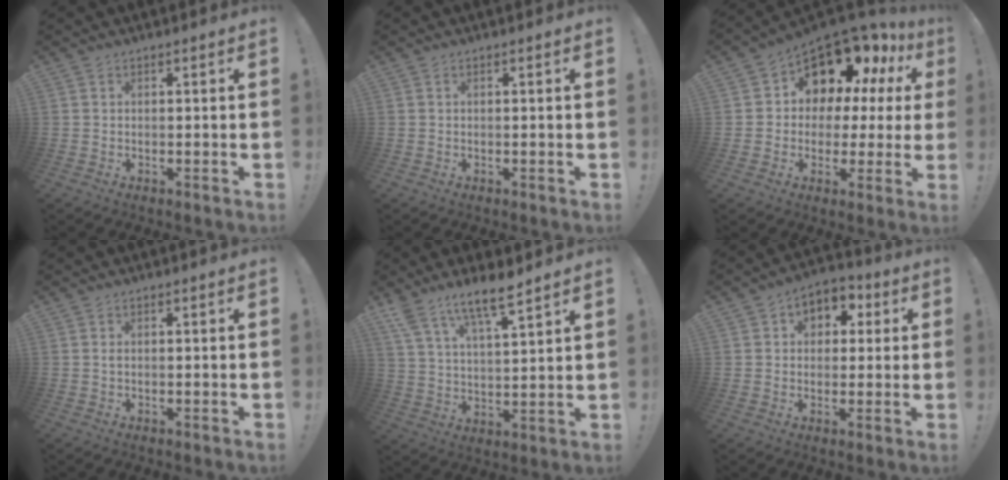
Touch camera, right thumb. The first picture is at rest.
{"total": 0.0}
{"total": 13.5, "force": [8.8, 7.5, 7.0], "torque": [-0.105, -0.079, 0.159]}
{"total": 0.6, "force": [-0.1, 0.0, 0.6], "torque": [-0.016, 0.002, -0.002]}
{"total": 10.8, "force": [8.8, 2.3, 5.9], "torque": [-0.121, -0.049, 0.158]}
{"total": 6.6, "force": [1.0, 5.9, 2.8], "torque": [-0.031, 0.004, 0.023]}